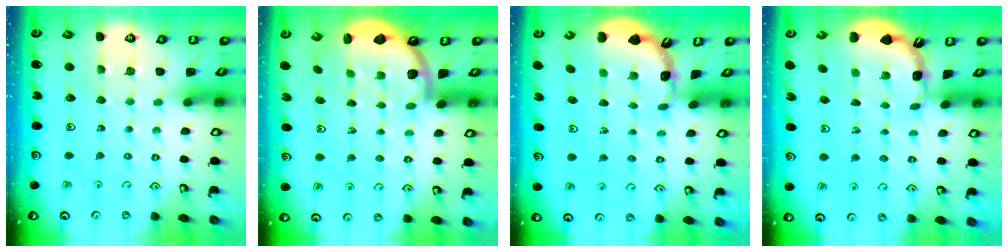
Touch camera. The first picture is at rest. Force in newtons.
{"total": 2.5, "press": 2.2, "slide": 1.2}
{"total": 1.8, "press": 1.8, "slide": 0.1}
{"total": 1.7, "press": 1.6, "slide": 0.1}